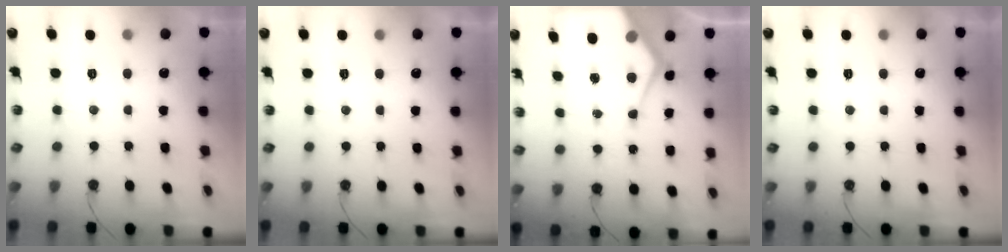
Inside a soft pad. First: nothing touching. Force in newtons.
{"total": 0.0}
{"total": 11.6, "press": 11.6, "slide": 1.3}
{"total": 0.0}